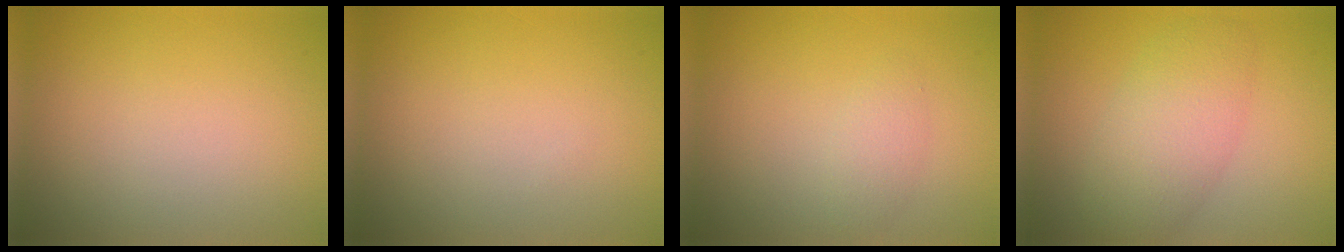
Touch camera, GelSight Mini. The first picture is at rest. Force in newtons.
{"total": 0.0}
{"total": 1.3, "press": 1.3, "slide": 0.1}
{"total": 4.9, "press": 4.9, "slide": 0.2}